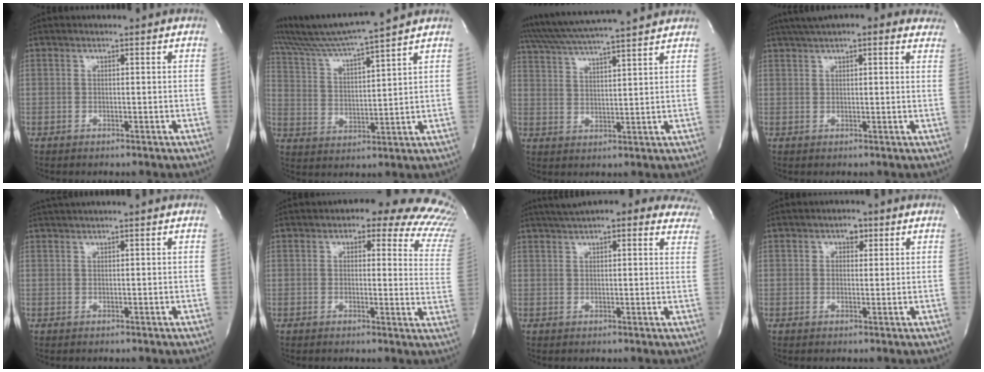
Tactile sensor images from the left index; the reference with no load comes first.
{"total": 12.7, "force": [11.3, -1.8, 5.6], "torque": [-0.111, 0.004, 0.195]}
{"total": 14.9, "force": [13.3, -0.3, 6.7], "torque": [-0.132, 0.026, 0.203]}
{"total": 13.5, "force": [10.7, 3.5, 7.4], "torque": [-0.105, 0.041, 0.136]}
{"total": 2.4, "force": [2.0, -0.8, 1.0], "torque": [-0.016, 0.017, 0.042]}
{"total": 15.9, "force": [12.6, 5.4, 8.1], "torque": [-0.063, -0.029, 0.108]}
{"total": 19.2, "force": [16.0, 4.8, 9.4], "torque": [-0.130, 0.031, 0.189]}
{"total": 2.2, "force": [1.0, 1.5, 1.2], "torque": [-0.014, 0.006, 0.014]}